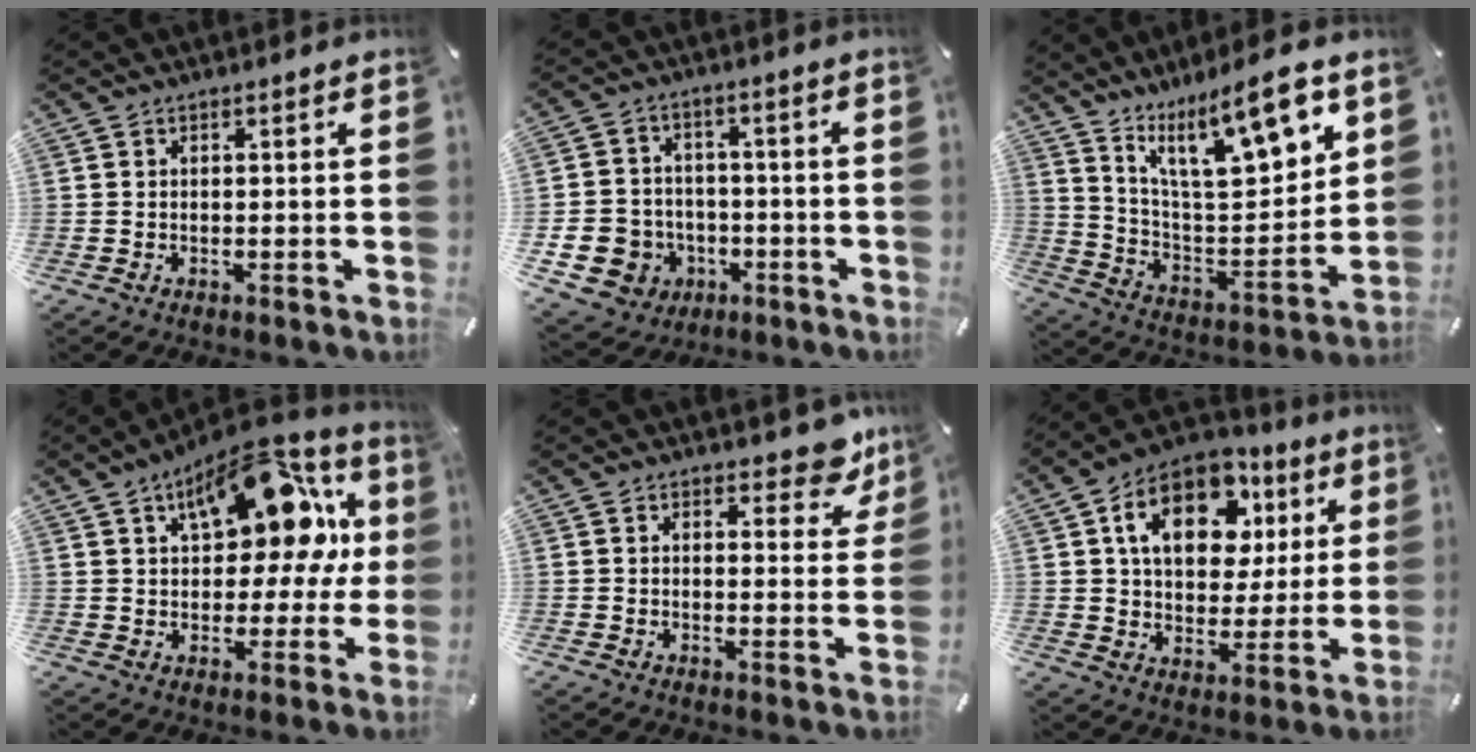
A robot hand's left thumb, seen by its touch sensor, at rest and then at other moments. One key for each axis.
{"total": 10.2, "fx": -3.1, "fy": 9.3, "fz": 2.8, "tx": -0.085, "ty": 0.021, "tz": -0.053}
{"total": 16.9, "fx": 11.8, "fy": 5.7, "fz": 10.7, "tx": -0.175, "ty": -0.075, "tz": 0.200}
{"total": 20.2, "fx": 9.1, "fy": 10.8, "fz": 14.4, "tx": -0.197, "ty": -0.052, "tz": 0.153}
{"total": 6.7, "fx": 4.9, "fy": 3.4, "fz": 3.0, "tx": -0.017, "ty": -0.035, "tz": 0.081}
{"total": 17.0, "fx": 6.6, "fy": 11.7, "fz": 10.3, "tx": -0.164, "ty": -0.009, "tz": 0.119}